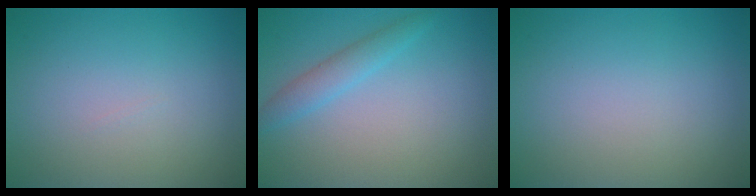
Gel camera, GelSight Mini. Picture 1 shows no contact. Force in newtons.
{"total": 2.0, "press": 2.0, "slide": 0.2}
{"total": 0.0}